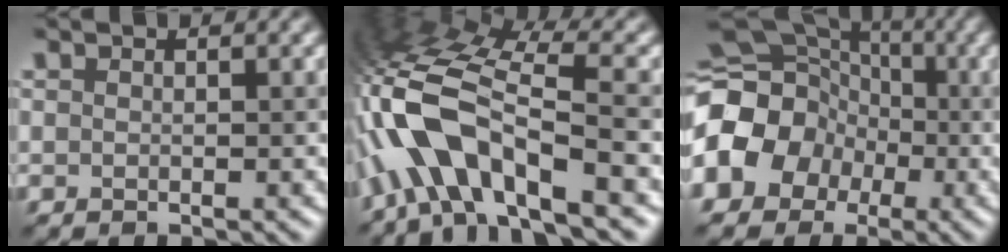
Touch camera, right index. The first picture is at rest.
{"total": 10.5, "force": [-4.1, 3.9, 8.8], "torque": [-0.166, 0.025, -0.081]}
{"total": 11.8, "force": [-2.9, 10.2, 5.2], "torque": [-0.090, 0.001, -0.077]}